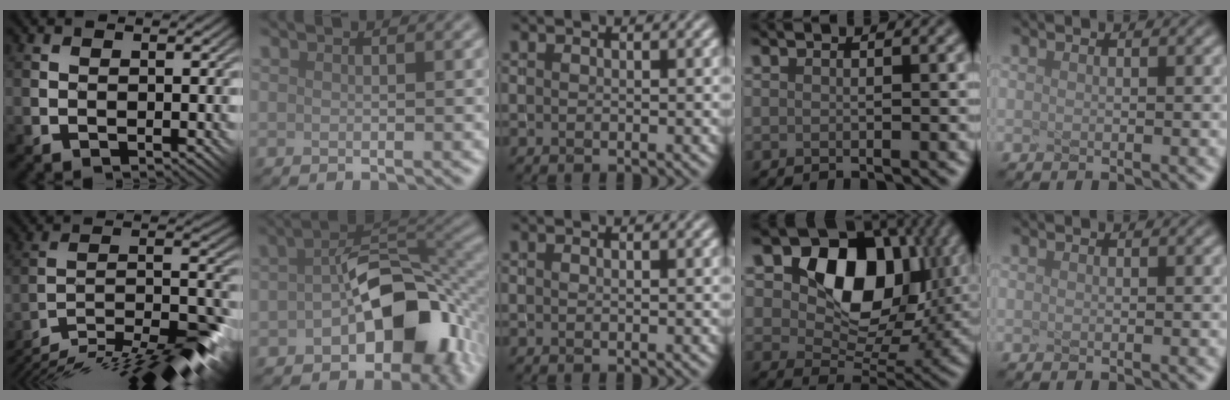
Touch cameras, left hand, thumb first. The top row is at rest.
{"thumb": {"total": 14.6, "force": [-12.0, 1.8, 8.2], "torque": [-0.151, 0.010, -0.208]}, "index": {"total": 11.4, "force": [-3.1, 6.7, 8.6], "torque": [-0.119, -0.003, -0.050]}, "ring": {"total": 11.7, "force": [3.5, 8.1, 7.6], "torque": [-0.118, -0.006, 0.053]}}